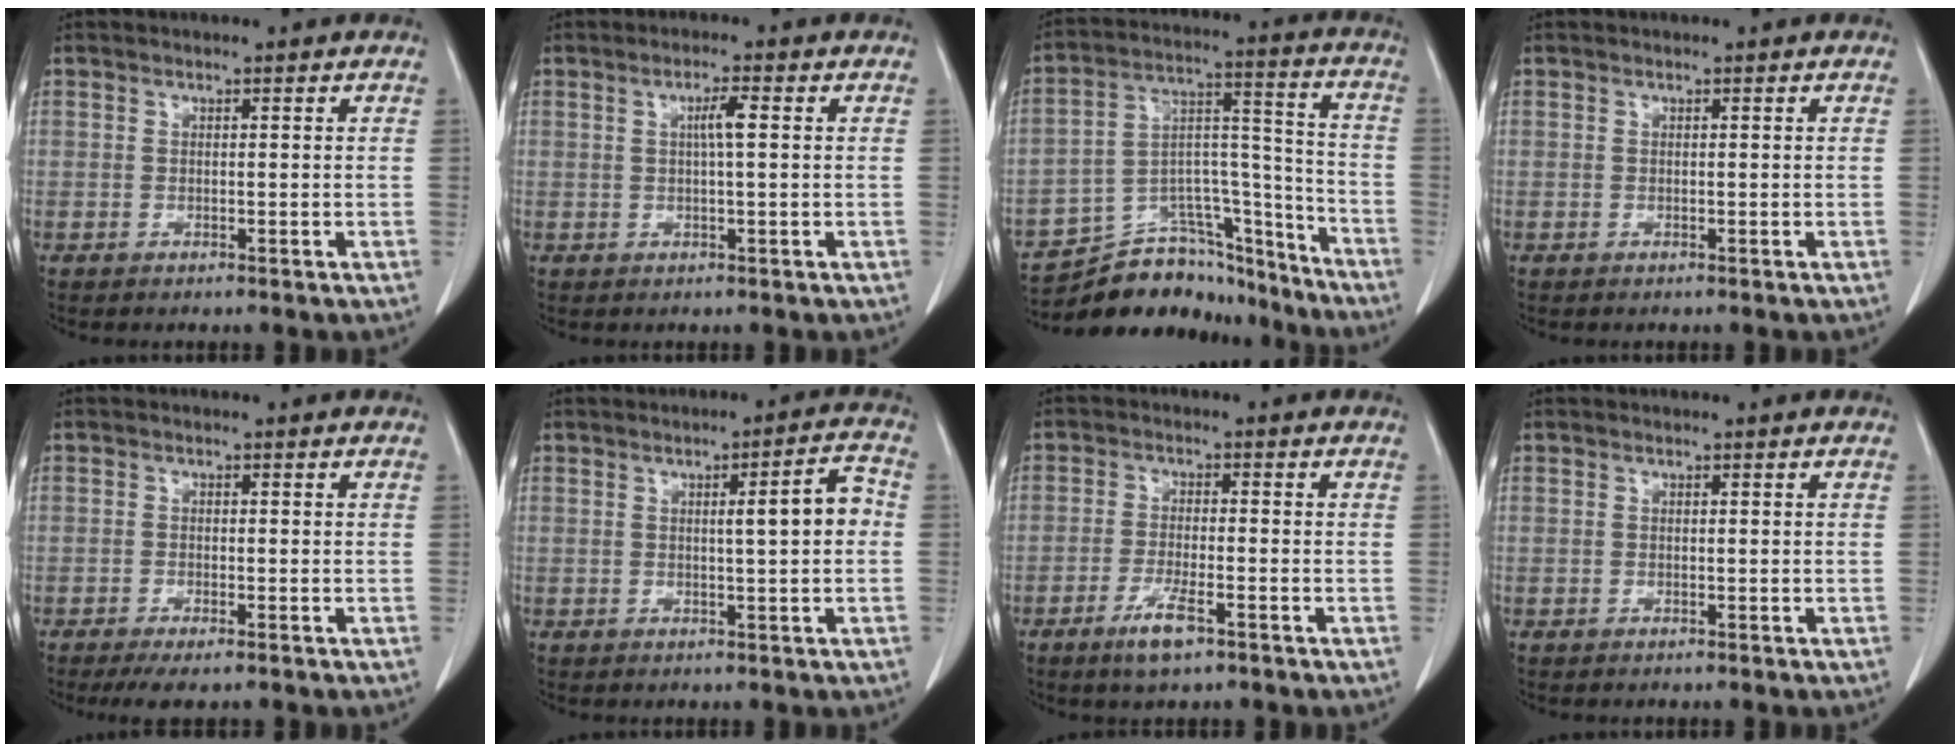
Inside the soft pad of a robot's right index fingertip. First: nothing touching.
{"total": 2.8, "force": [0.5, 0.0, 2.7], "torque": [-0.048, 0.002, 0.007]}
{"total": 19.4, "force": [-17.6, 6.5, 5.0], "torque": [-0.090, 0.052, -0.276]}
{"total": 0.0}
{"total": 3.3, "force": [-2.4, 0.6, 2.2], "torque": [-0.035, -0.008, -0.038]}
{"total": 5.4, "force": [0.3, 0.4, 5.3], "torque": [-0.076, 0.013, 0.002]}
{"total": 4.9, "force": [-3.0, 0.8, 3.8], "torque": [-0.077, -0.006, -0.054]}
{"total": 0.0}